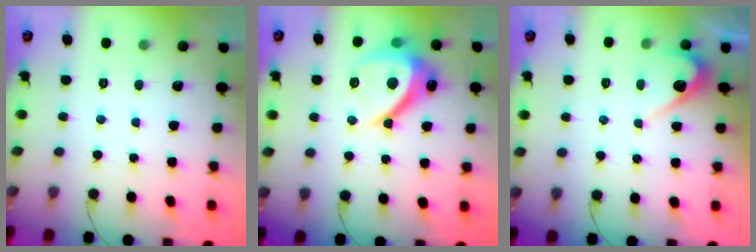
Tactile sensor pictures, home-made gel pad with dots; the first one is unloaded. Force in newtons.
{"total": 13.7, "press": 13.7, "slide": 0.5}
{"total": 4.4, "press": 4.4, "slide": 0.3}